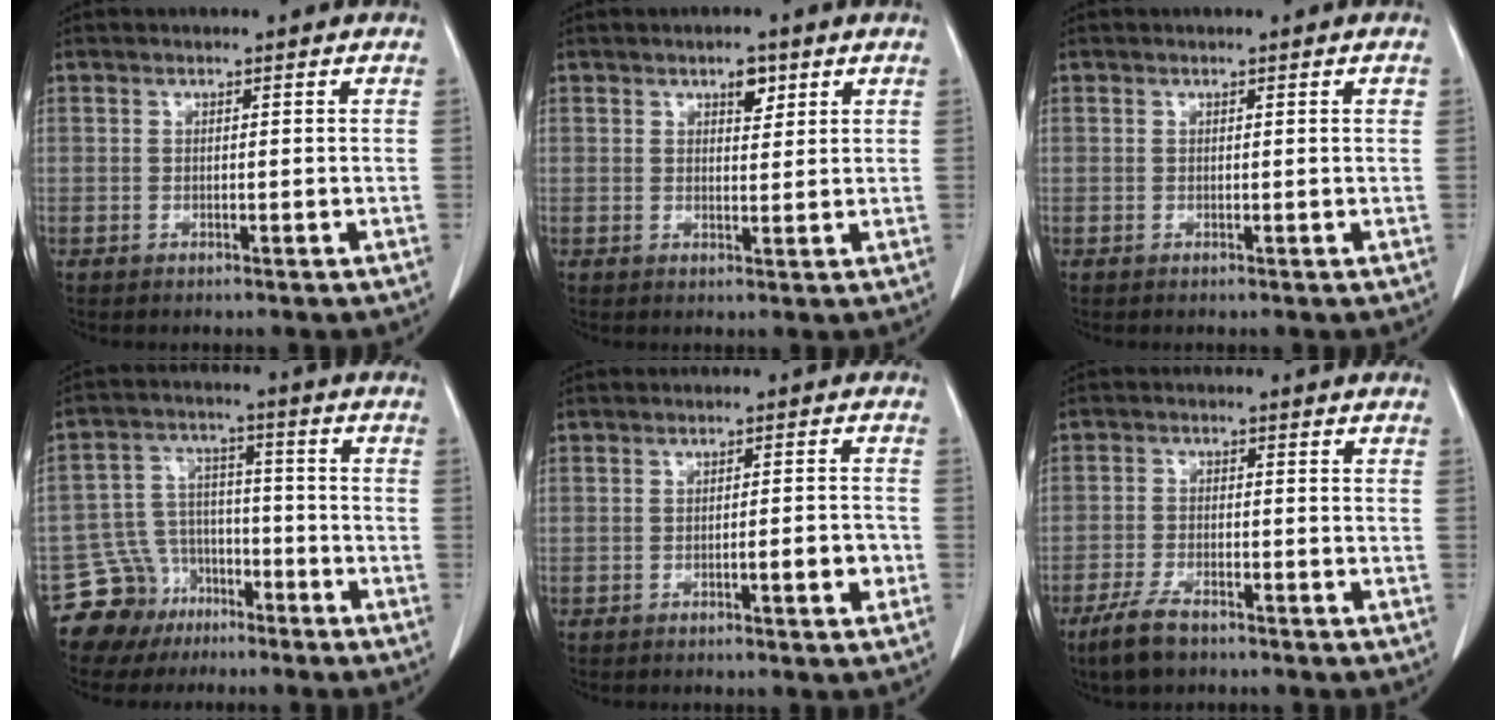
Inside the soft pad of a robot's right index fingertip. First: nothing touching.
{"total": 2.8, "force": [1.5, 1.3, 1.9], "torque": [-0.026, -0.001, 0.023]}
{"total": 0.6, "force": [0.0, 0.0, 0.6], "torque": [-0.007, 0.001, 0.001]}
{"total": 9.4, "force": [-6.6, 6.8, 0.1], "torque": [-0.006, 0.043, -0.111]}
{"total": 3.7, "force": [-1.6, 0.6, 3.3], "torque": [-0.045, 0.002, -0.023]}
{"total": 5.5, "force": [-4.1, 1.7, 3.2], "torque": [-0.072, -0.007, -0.075]}